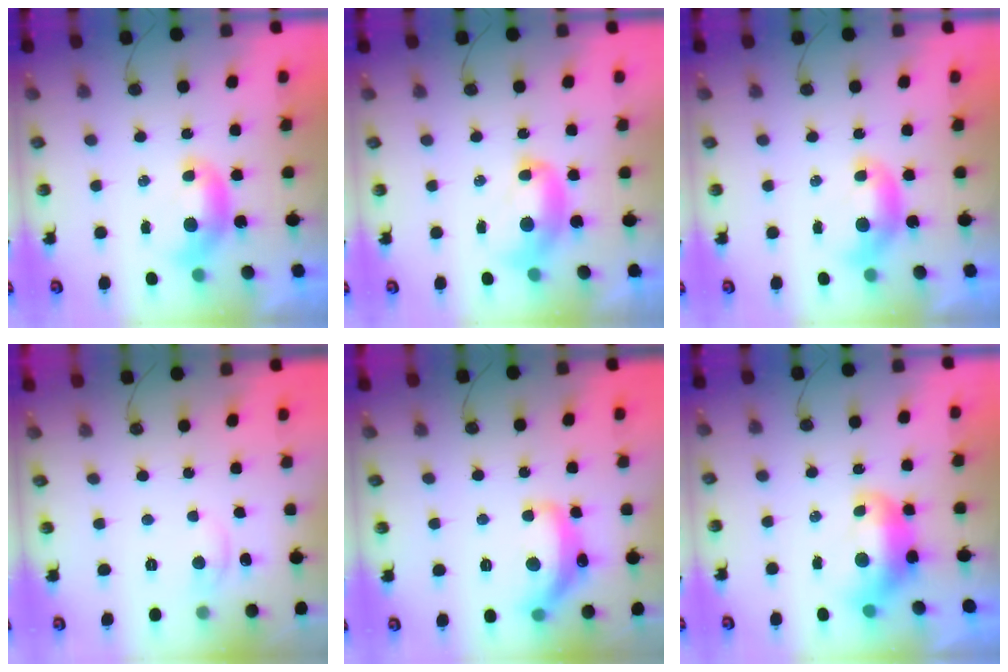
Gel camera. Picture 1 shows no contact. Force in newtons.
{"total": 2.4, "press": 2.3, "slide": 0.3}
{"total": 0.0}
{"total": 1.5, "press": 1.4, "slide": 0.5}
{"total": 9.4, "press": 9.4, "slide": 0.8}
{"total": 2.4, "press": 2.4, "slide": 0.6}